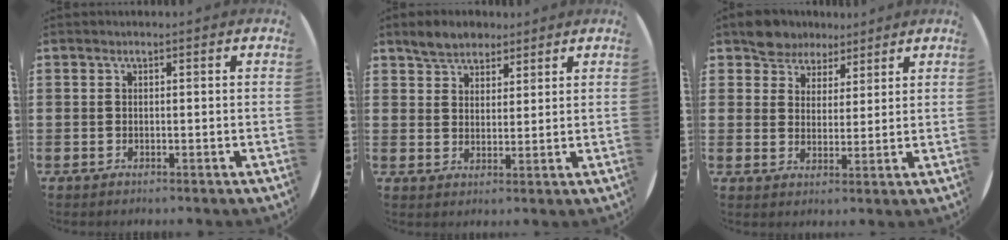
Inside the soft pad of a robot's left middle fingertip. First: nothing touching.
{"total": 4.1, "force": [3.6, 1.9, 0.4], "torque": [-0.020, 0.004, 0.069]}
{"total": 5.0, "force": [4.4, 2.3, -0.4], "torque": [-0.015, -0.006, 0.084]}